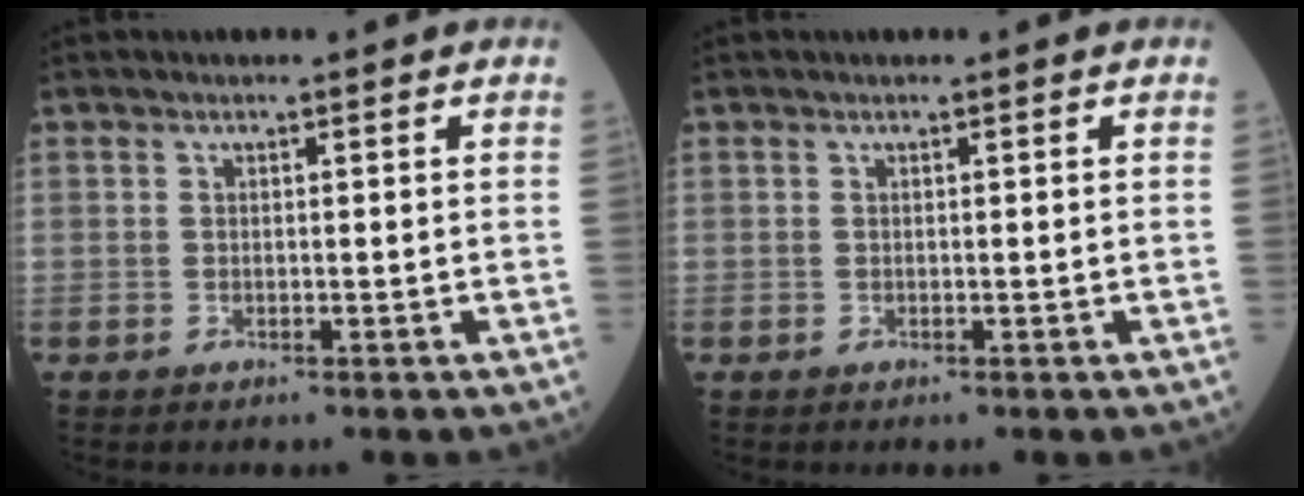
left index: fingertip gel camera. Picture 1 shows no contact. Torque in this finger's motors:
{"motor_torque": [0.02, 0.15, 0.00, 0.01]}